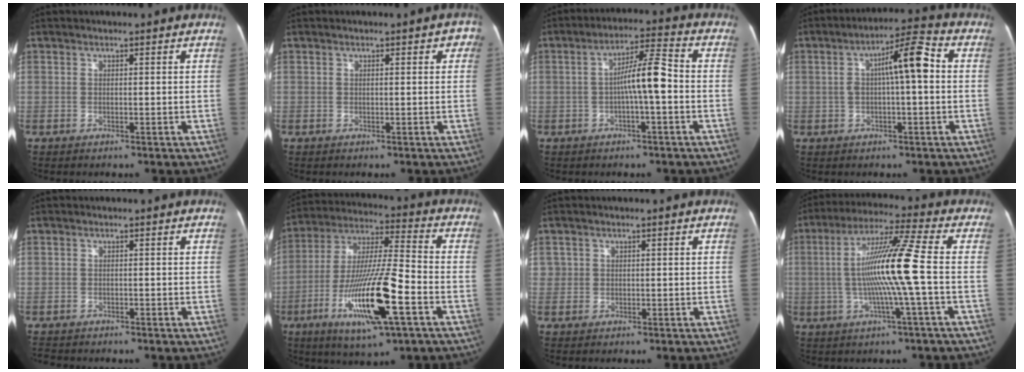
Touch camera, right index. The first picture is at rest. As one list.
[{"total": 2.1, "force": [0.7, 0.8, 1.8], "torque": [-0.012, 0.015, 0.006]}, {"total": 7.2, "force": [-1.0, 0.5, 7.1], "torque": [-0.122, 0.021, -0.020]}, {"total": 8.2, "force": [0.8, 1.4, 8.0], "torque": [-0.130, 0.035, 0.013]}, {"total": 1.2, "force": [-1.1, 0.5, -0.3], "torque": [0.001, -0.003, -0.016]}, {"total": 18.7, "force": [-6.8, 2.1, 17.3], "torque": [-0.345, -0.021, -0.117]}, {"total": 1.3, "force": [0.5, 1.2, 0.0], "torque": [0.018, 0.008, 0.006]}, {"total": 12.4, "force": [-1.0, -1.5, 12.2], "torque": [-0.230, 0.005, -0.024]}]